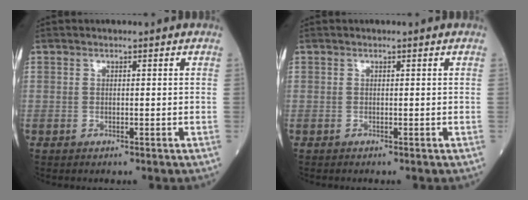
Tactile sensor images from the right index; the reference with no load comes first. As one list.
[{"total": 0.0}]